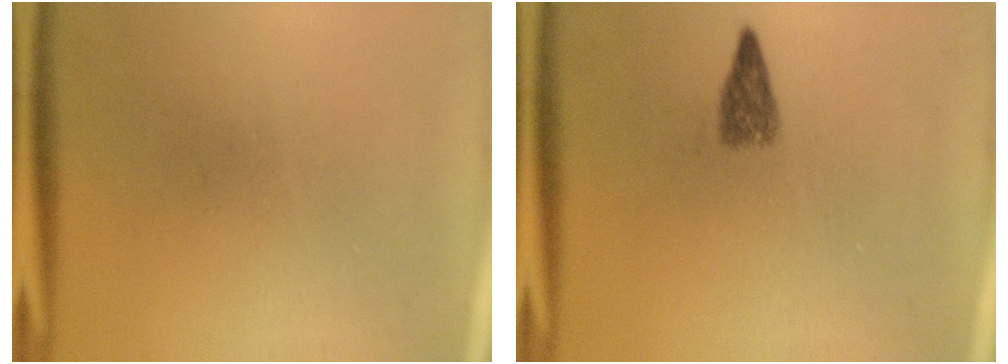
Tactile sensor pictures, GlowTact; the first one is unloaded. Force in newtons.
{"total": 2.3}